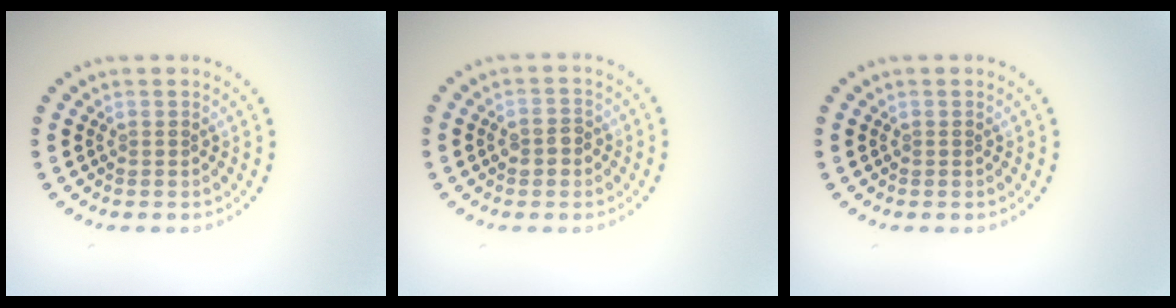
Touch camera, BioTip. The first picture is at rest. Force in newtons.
{"total": 1.6, "press": 1.6, "slide": 0.3}
{"total": 0.0}